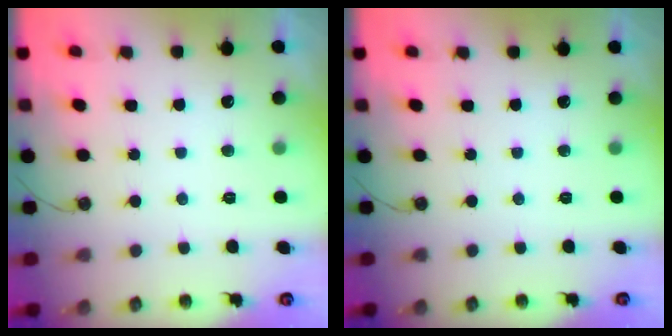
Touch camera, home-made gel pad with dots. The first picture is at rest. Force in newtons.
{"total": 0.0}